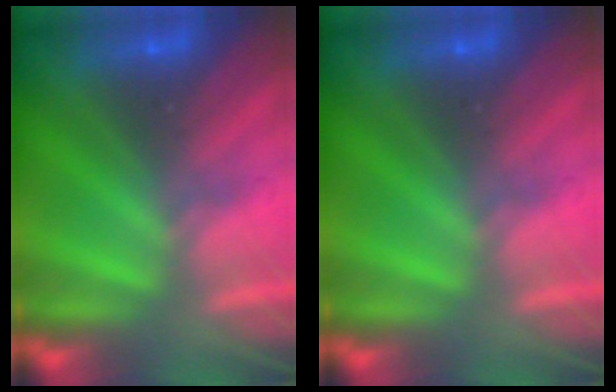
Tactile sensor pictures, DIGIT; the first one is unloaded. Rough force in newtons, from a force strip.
{"total": 0.0}